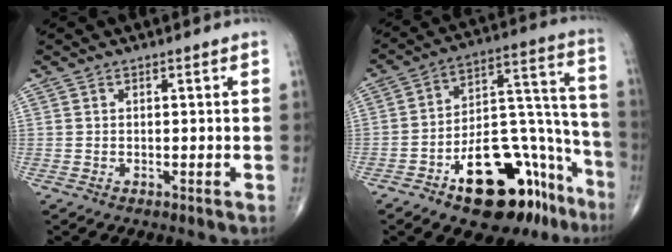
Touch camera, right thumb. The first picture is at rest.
{"total": 23.6, "force": [-13.3, 11.5, 15.8], "torque": [-0.152, 0.116, -0.193]}